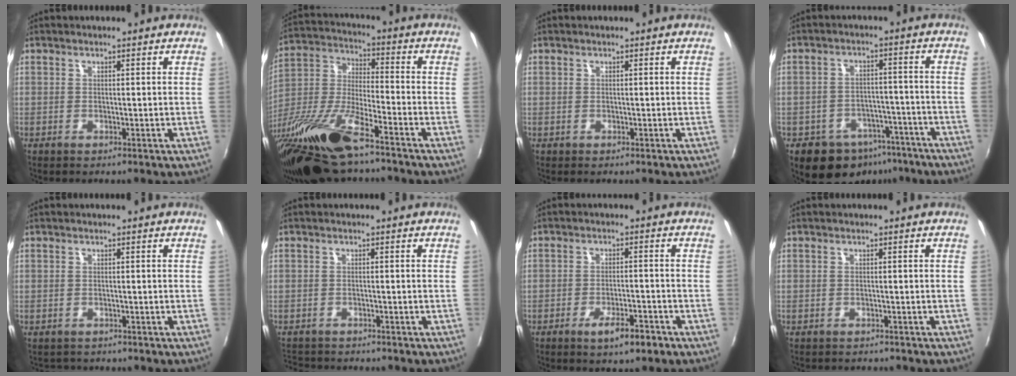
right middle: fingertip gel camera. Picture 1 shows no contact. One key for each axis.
{"total": 20.2, "fx": -14.1, "fy": 4.2, "fz": 13.8, "tx": -0.283, "ty": -0.027, "tz": -0.272}
{"total": 0.0}
{"total": 12.0, "fx": -8.0, "fy": 7.8, "fz": 4.4, "tx": -0.097, "ty": 0.020, "tz": -0.092}
{"total": 1.6, "fx": -1.4, "fy": 0.9, "fz": 0.1, "tx": -0.006, "ty": -0.004, "tz": -0.020}
{"total": 5.3, "fx": -5.0, "fy": 1.5, "fz": 1.2, "tx": -0.038, "ty": -0.012, "tz": -0.082}
{"total": 5.6, "fx": -3.5, "fy": 1.5, "fz": 4.1, "tx": -0.082, "ty": -0.008, "tz": -0.053}
{"total": 2.2, "fx": -2.0, "fy": 0.7, "fz": 0.4, "tx": -0.014, "ty": -0.012, "tz": -0.027}